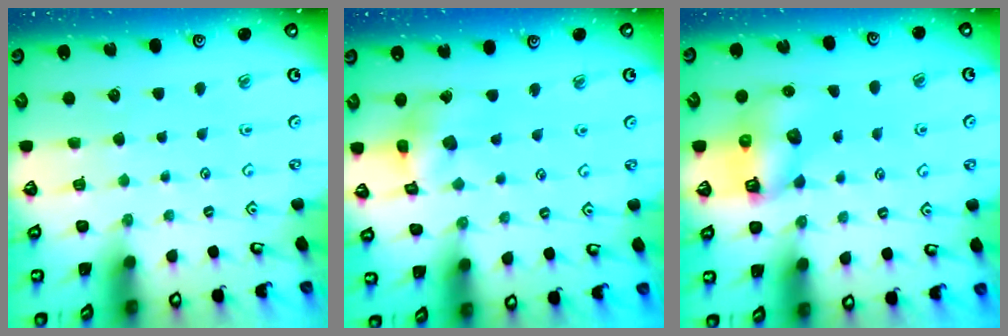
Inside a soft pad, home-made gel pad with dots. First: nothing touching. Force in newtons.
{"total": 11.8, "press": 11.7, "slide": 1.5}
{"total": 7.7, "press": 7.7, "slide": 0.8}